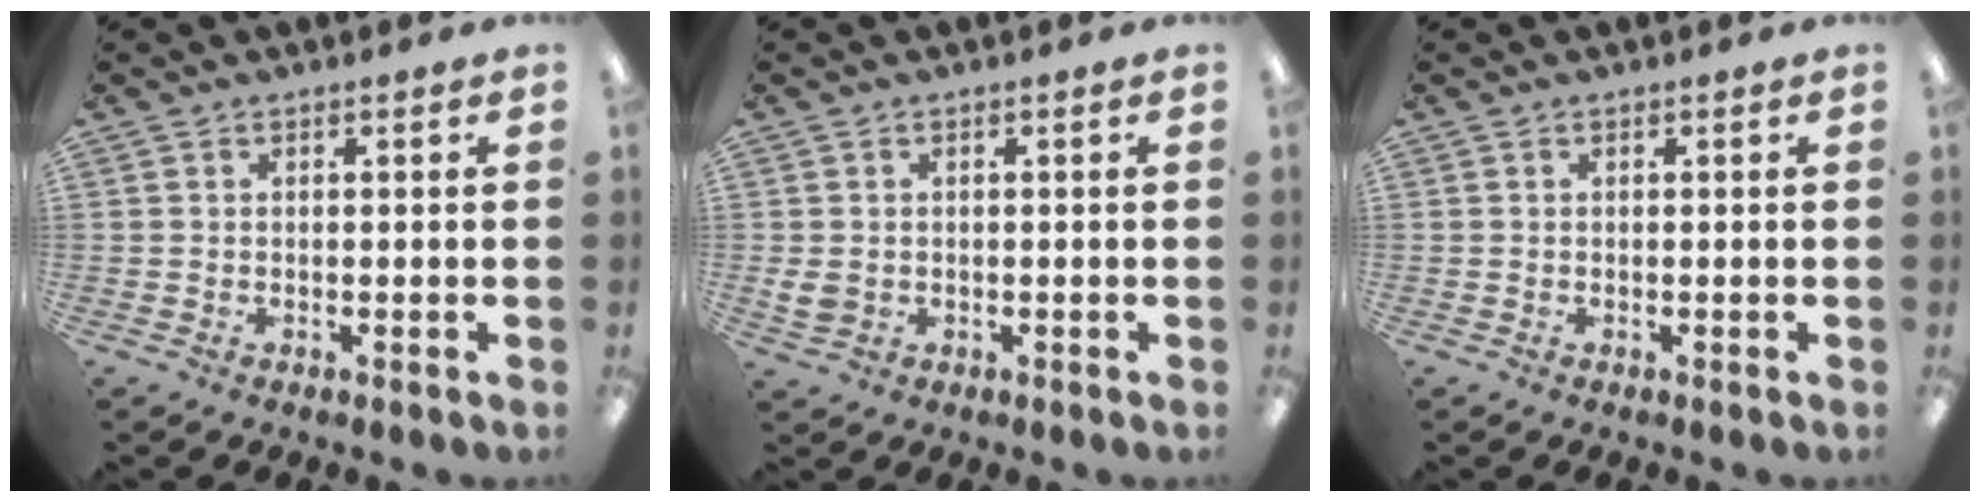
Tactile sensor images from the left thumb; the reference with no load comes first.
{"total": 3.1, "force": [-0.1, 2.5, 1.8], "torque": [-0.031, -0.001, -0.003]}
{"total": 0.0}